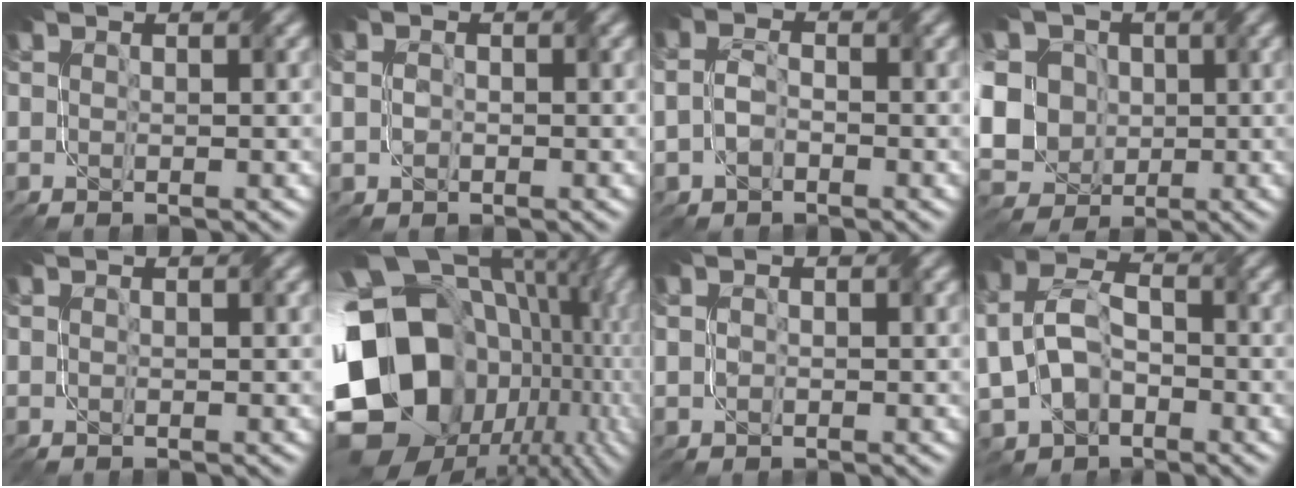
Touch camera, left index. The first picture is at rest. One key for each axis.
{"total": 1.4, "fx": -0.1, "fy": 1.3, "fz": 0.6, "tx": -0.010, "ty": -0.003, "tz": 0.001}
{"total": 2.1, "fx": -0.6, "fy": 1.6, "fz": 1.3, "tx": -0.030, "ty": -0.001, "tz": -0.014}
{"total": 16.9, "fx": 2.0, "fy": 14.4, "fz": 8.6, "tx": -0.219, "ty": 0.023, "tz": 0.001}
{"total": 0.0}
{"total": 20.8, "fx": -2.0, "fy": 16.1, "fz": 13.1, "tx": -0.271, "ty": -0.029, "tz": -0.003}
{"total": 0.8, "fx": 0.0, "fy": 0.7, "fz": 0.3, "tx": -0.006, "ty": -0.002, "tz": 0.003}
{"total": 6.7, "fx": -0.7, "fy": 4.9, "fz": 4.5, "tx": -0.102, "ty": -0.003, "tz": -0.015}